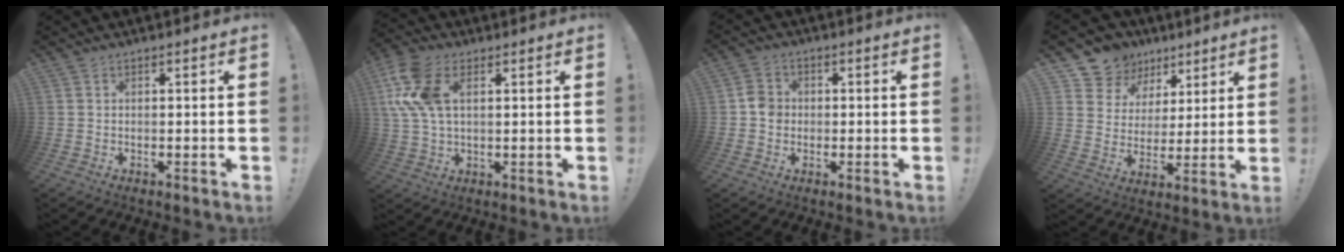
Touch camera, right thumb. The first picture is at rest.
{"total": 12.8, "force": [3.9, 7.6, 9.6], "torque": [-0.216, 0.003, 0.077]}
{"total": 5.0, "force": [-0.8, 4.4, 2.2], "torque": [-0.027, 0.014, -0.012]}
{"total": 11.1, "force": [6.8, 8.5, 1.9], "torque": [-0.034, -0.053, 0.140]}